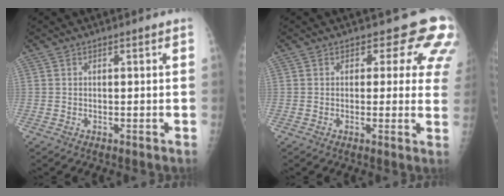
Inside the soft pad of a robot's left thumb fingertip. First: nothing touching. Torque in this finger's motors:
{"motor_torque": [0.19, 0.37, -0.19, -0.08, 0.05]}